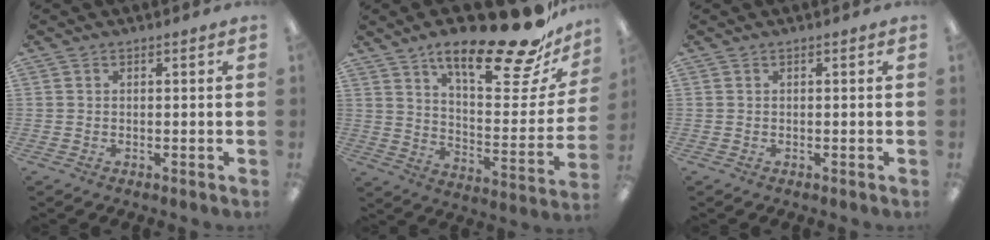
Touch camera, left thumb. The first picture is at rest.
{"total": 23.1, "force": [17.1, 5.7, 14.5], "torque": [-0.215, -0.122, 0.276]}
{"total": 0.0}